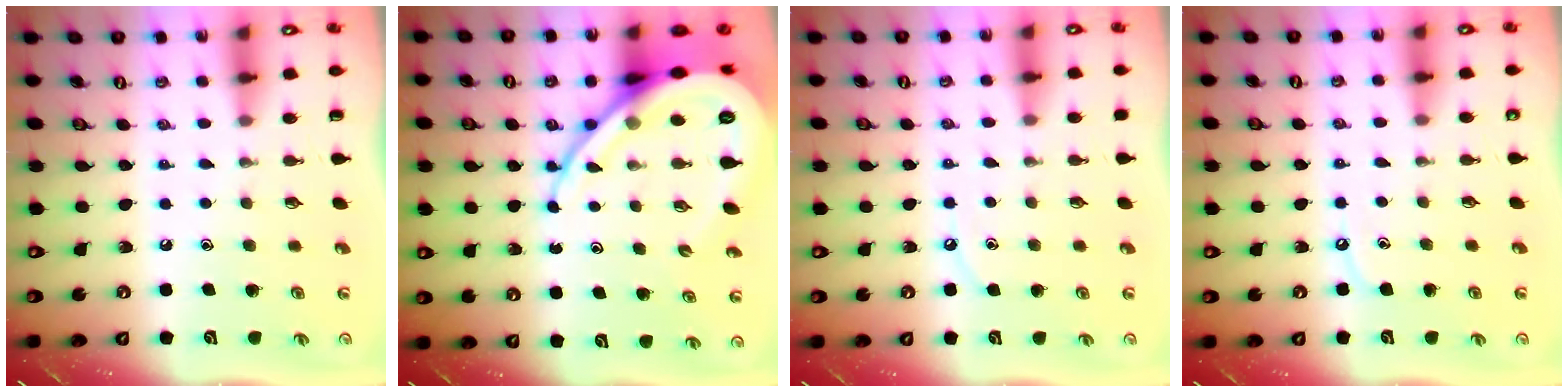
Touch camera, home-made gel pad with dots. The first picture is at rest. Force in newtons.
{"total": 16.8, "press": 16.7, "slide": 1.9}
{"total": 4.0, "press": 3.9, "slide": 0.5}
{"total": 4.5, "press": 4.4, "slide": 0.6}